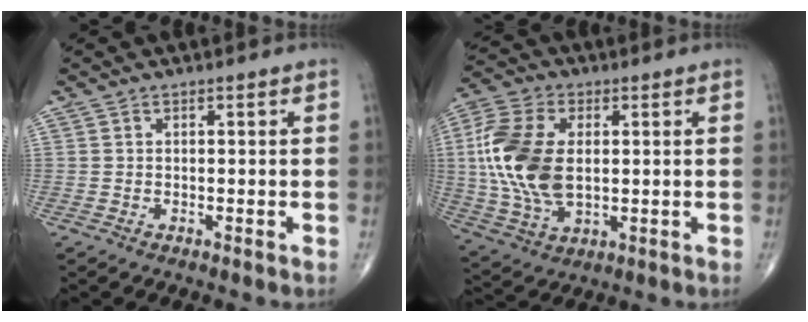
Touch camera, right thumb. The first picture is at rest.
{"total": 17.0, "force": [1.3, 10.1, 13.6], "torque": [-0.295, -0.004, 0.027]}